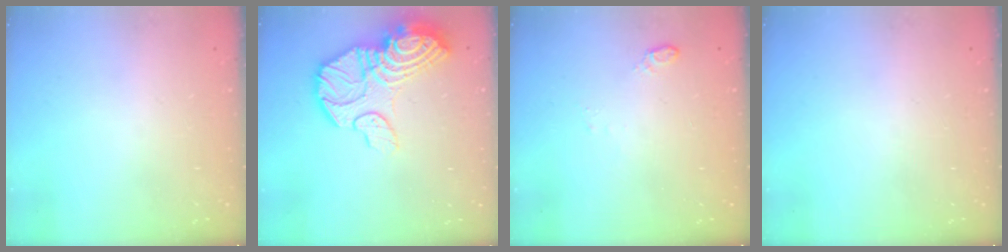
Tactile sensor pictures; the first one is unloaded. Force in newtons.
{"total": 21.4, "press": 21.3, "slide": 2.1}
{"total": 4.3, "press": 4.2, "slide": 0.6}
{"total": 0.0}